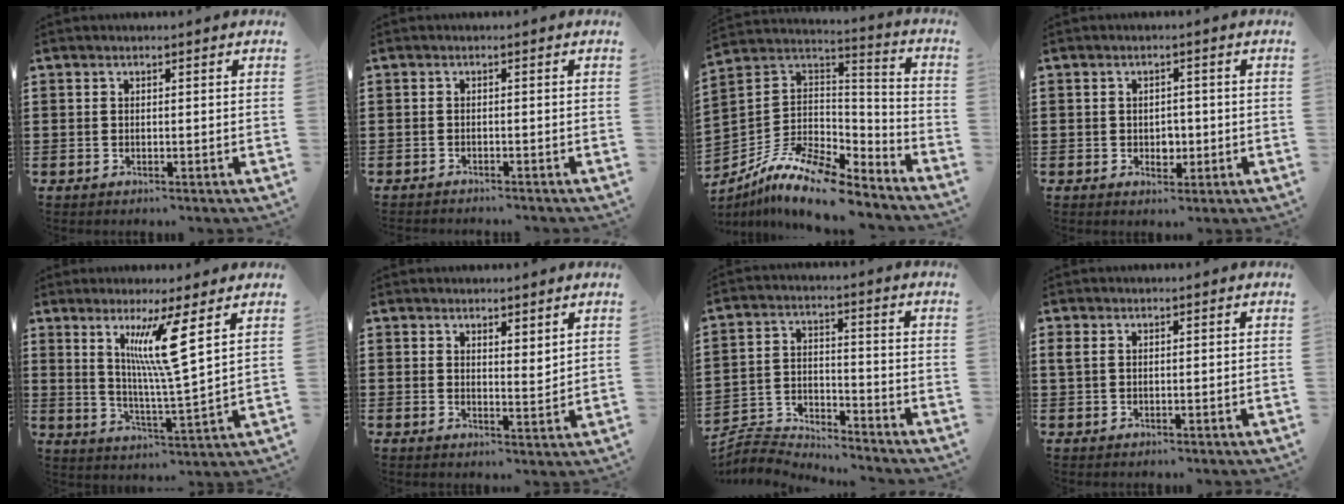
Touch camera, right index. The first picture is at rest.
{"total": 0.9, "force": [-0.9, 0.0, 0.0], "torque": [-0.003, 0.000, -0.019]}
{"total": 12.0, "force": [-9.4, 3.7, 6.5], "torque": [-0.135, 0.020, -0.183]}
{"total": 2.4, "force": [-0.3, 1.8, 1.6], "torque": [-0.025, 0.002, -0.010]}
{"total": 9.5, "force": [4.4, 0.2, 8.4], "torque": [-0.173, -0.005, 0.072]}
{"total": 2.5, "force": [2.4, 0.8, 0.3], "torque": [-0.013, 0.003, 0.046]}
{"total": 4.3, "force": [-4.3, 0.5, 0.1], "torque": [-0.021, -0.005, -0.095]}
{"total": 1.1, "force": [0.3, 0.6, 0.8], "torque": [-0.026, 0.002, 0.002]}